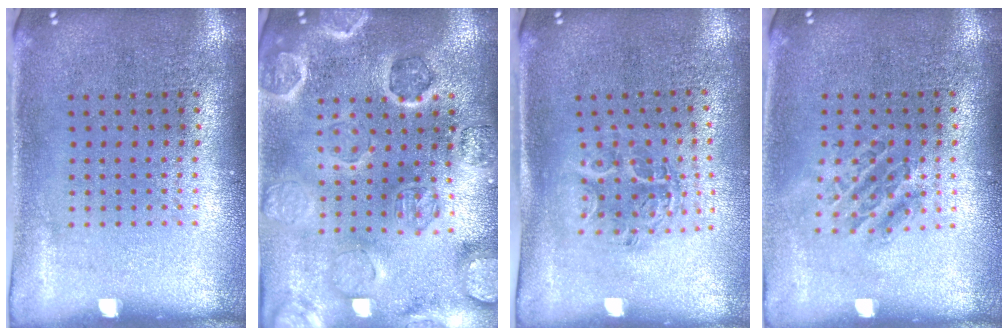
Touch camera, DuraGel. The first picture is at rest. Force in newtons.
{"total": 2.5, "press": 2.5, "slide": 0.3}
{"total": 1.1, "press": 1.1, "slide": 0.2}
{"total": 1.0, "press": 1.0, "slide": 0.4}